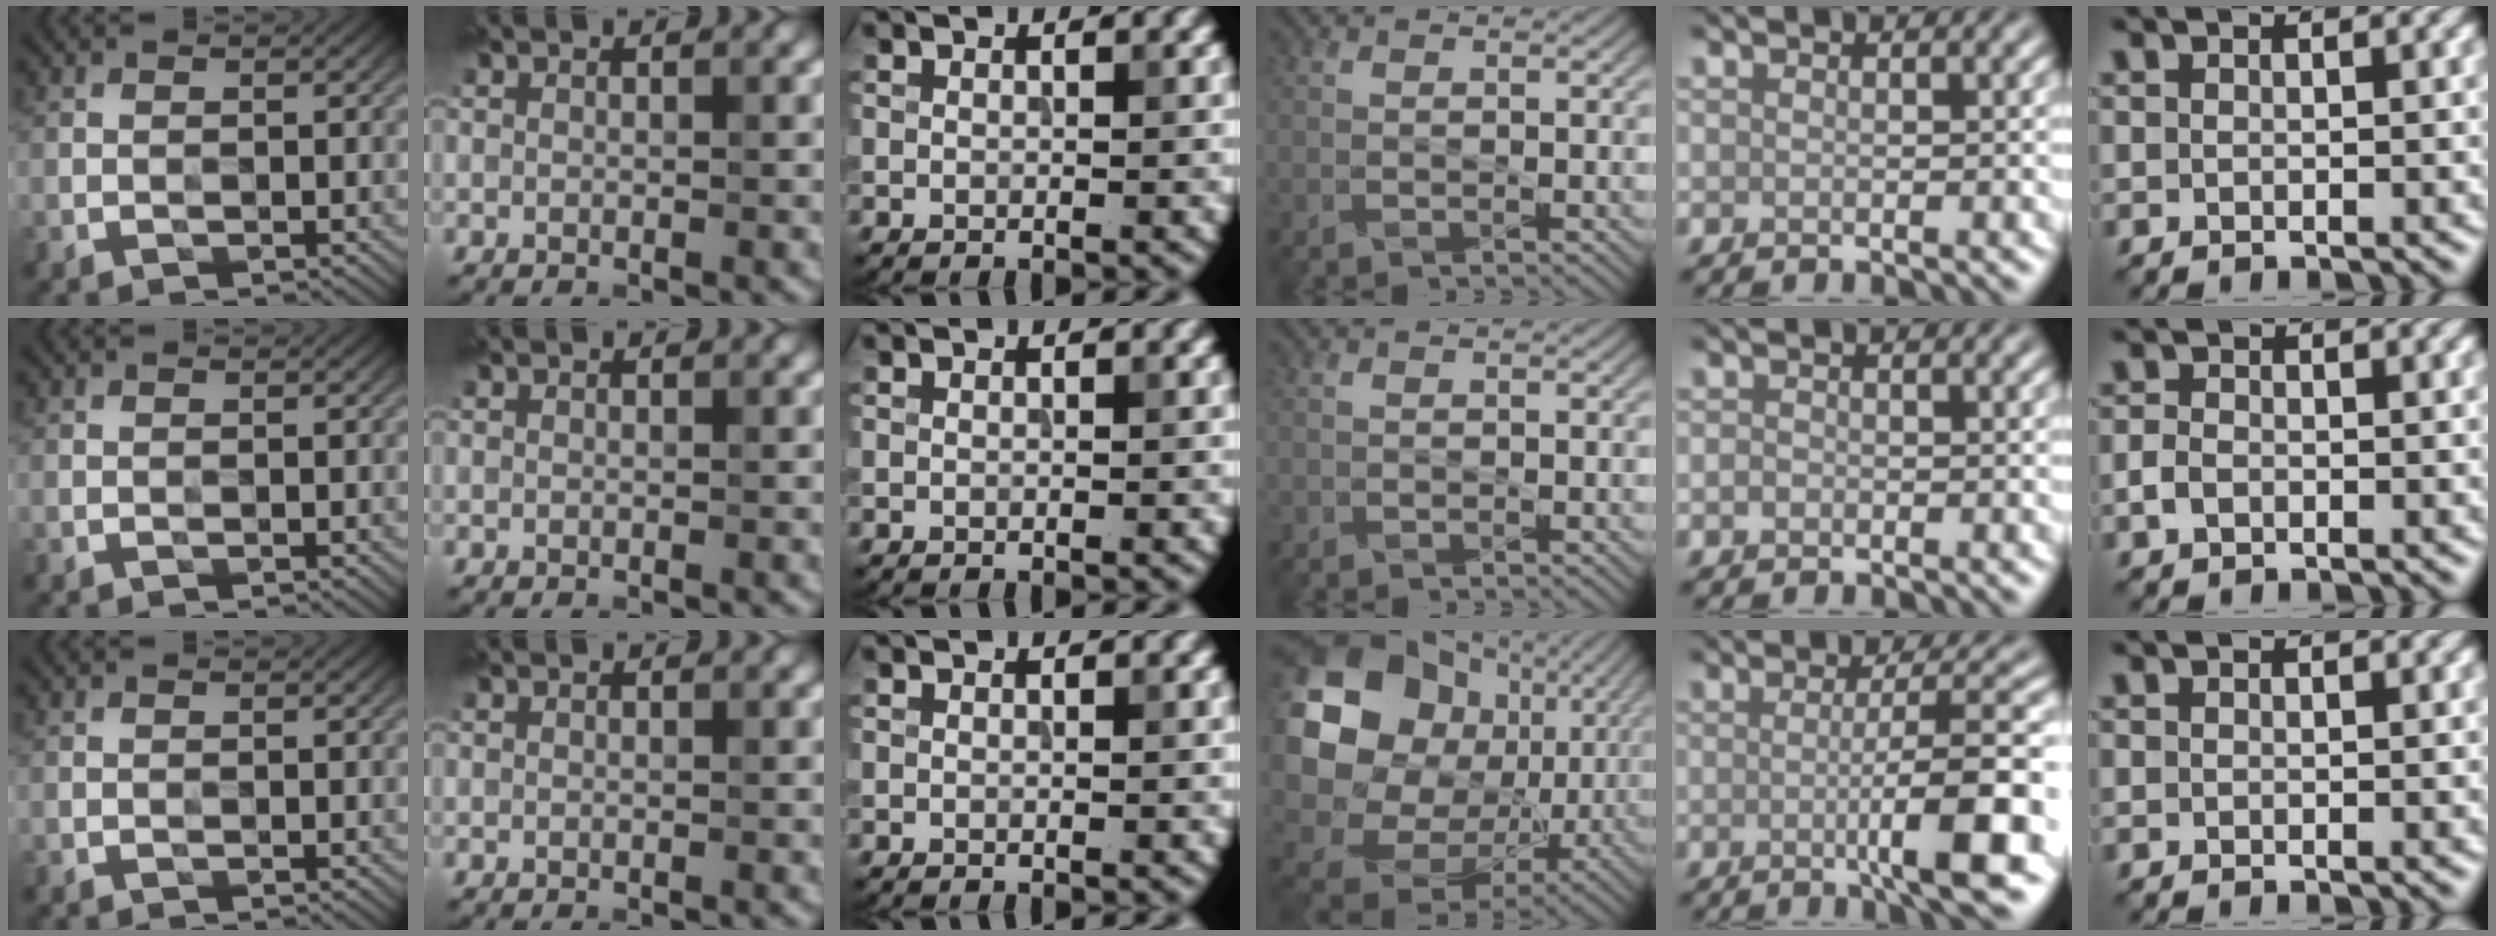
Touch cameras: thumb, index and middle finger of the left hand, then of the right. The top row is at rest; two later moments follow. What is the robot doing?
{"motion": "wipe", "object": "compact mirror"}